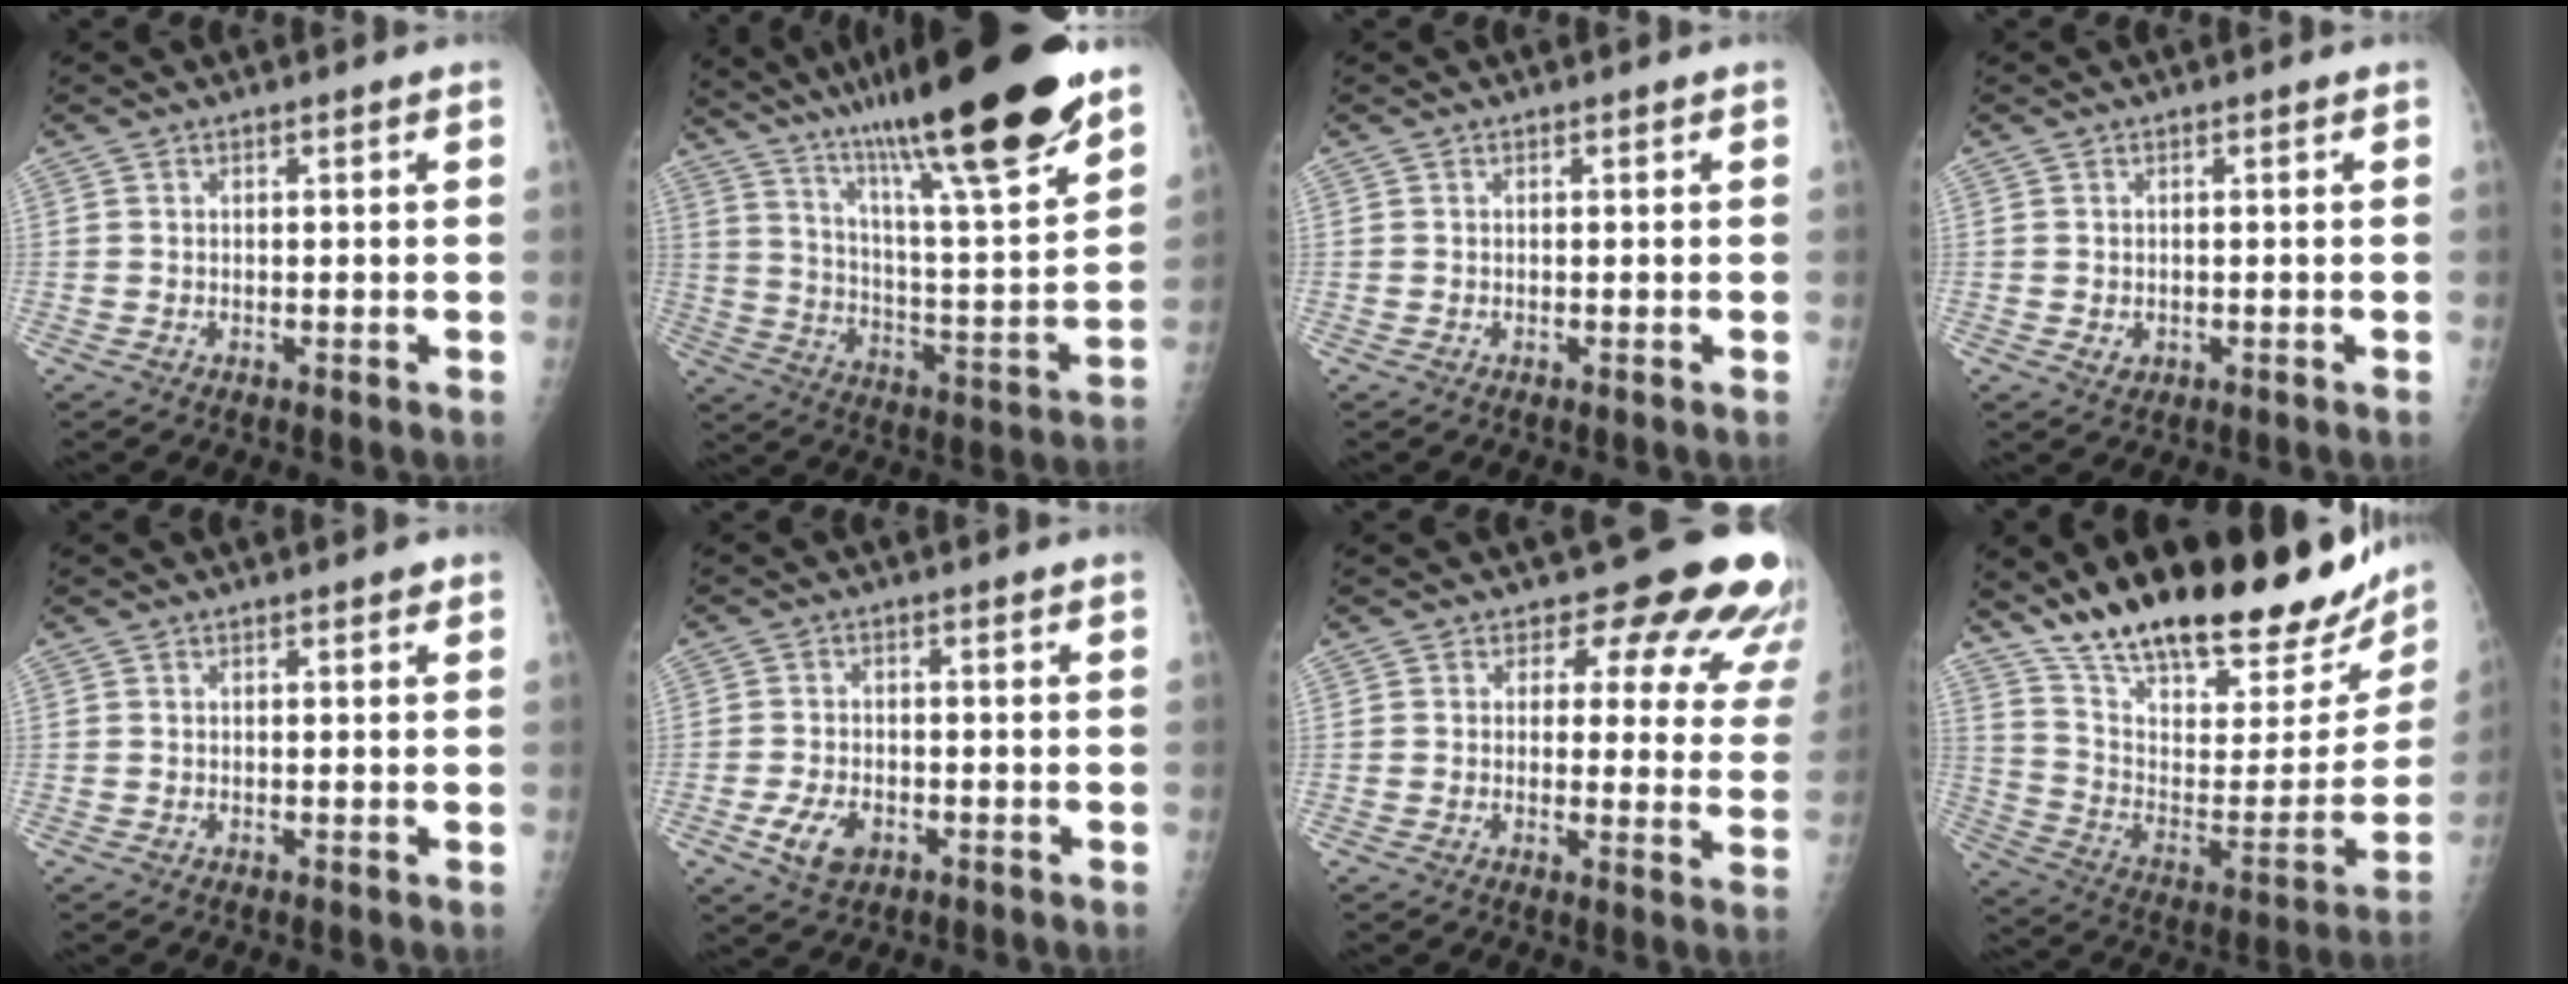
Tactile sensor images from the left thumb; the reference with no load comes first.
{"total": 29.2, "force": [20.5, 3.9, 20.4], "torque": [-0.312, -0.064, 0.333]}
{"total": 0.0}
{"total": 1.5, "force": [-0.2, 1.3, 0.7], "torque": [-0.006, 0.000, 0.003]}
{"total": 0.5, "force": [0.2, 0.3, 0.3], "torque": [-0.002, 0.001, 0.000]}
{"total": 5.8, "force": [-2.4, 3.7, 3.7], "torque": [-0.067, 0.004, -0.041]}
{"total": 14.2, "force": [10.7, 6.7, 6.3], "torque": [-0.011, -0.060, 0.094]}
{"total": 33.1, "force": [24.9, 9.8, 19.5], "torque": [-0.281, -0.086, 0.377]}